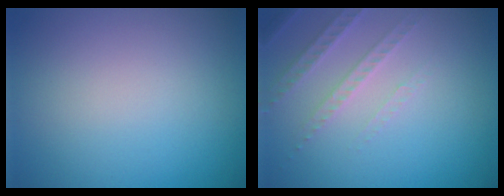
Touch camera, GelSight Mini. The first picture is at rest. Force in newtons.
{"total": 2.5, "press": 2.4, "slide": 0.7}